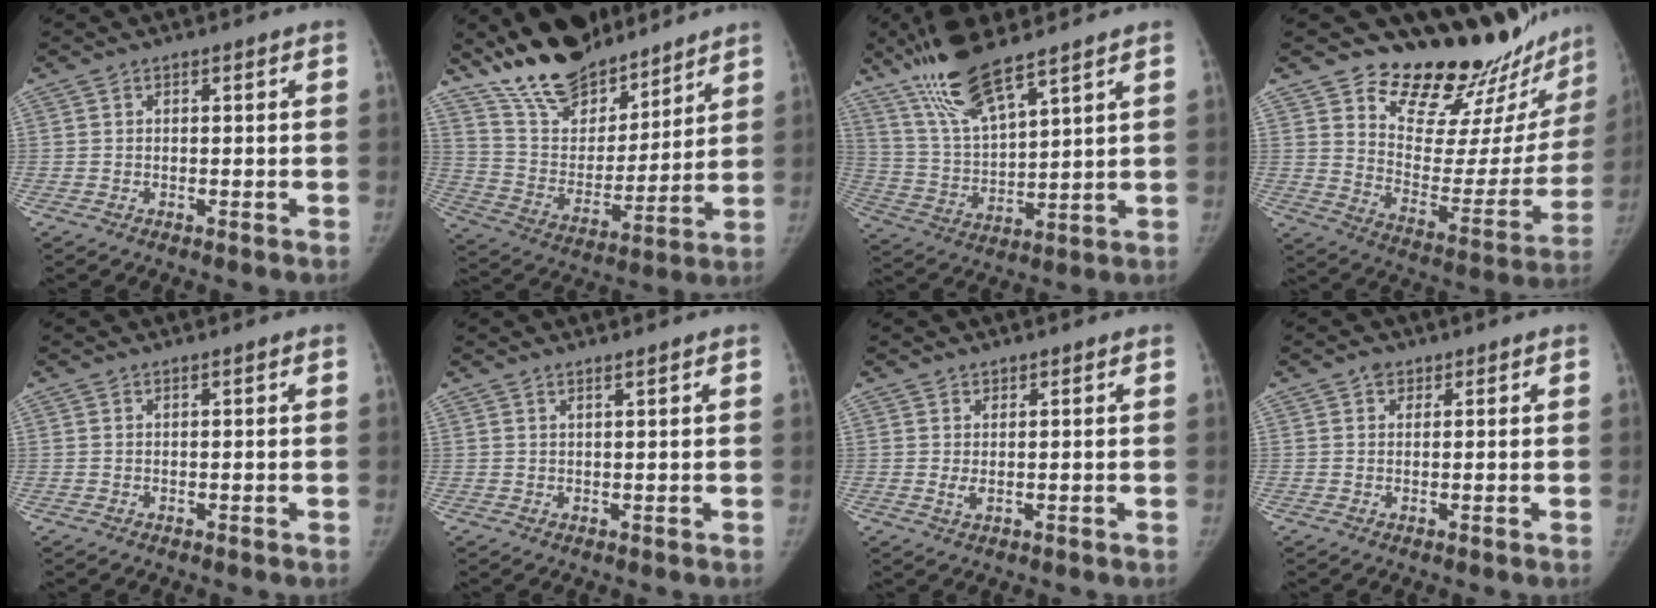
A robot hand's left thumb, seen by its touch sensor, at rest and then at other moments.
{"total": 20.0, "force": [16.3, 8.2, 8.2], "torque": [-0.105, -0.084, 0.289]}
{"total": 14.0, "force": [10.2, 2.9, 9.0], "torque": [-0.174, -0.044, 0.211]}
{"total": 23.3, "force": [20.0, 7.9, 9.1], "torque": [-0.079, -0.164, 0.282]}
{"total": 0.0}
{"total": 1.0, "force": [0.7, -0.2, 0.6], "torque": [-0.017, -0.005, 0.017]}
{"total": 1.3, "force": [0.5, 0.6, 1.0], "torque": [-0.024, -0.006, 0.014]}
{"total": 1.5, "force": [0.9, 1.2, 0.4], "torque": [0.002, -0.002, 0.012]}